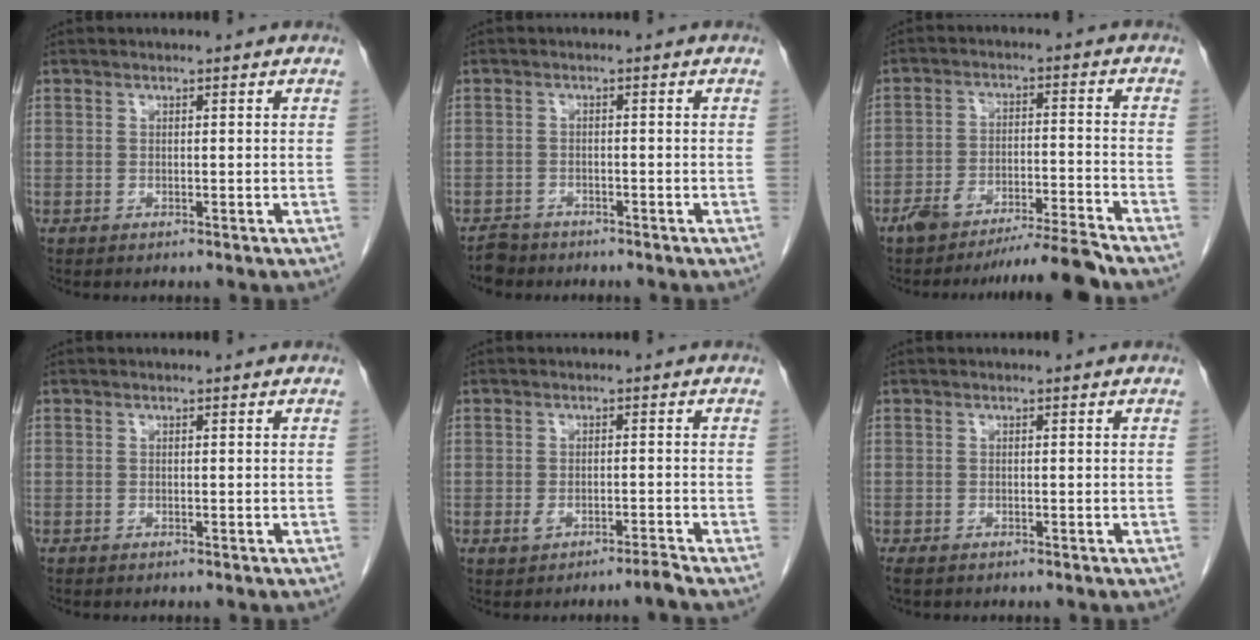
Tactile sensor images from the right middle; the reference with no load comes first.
{"total": 2.6, "force": [-2.3, 1.2, 0.0], "torque": [-0.008, 0.000, -0.040]}
{"total": 8.3, "force": [-7.5, -1.0, 3.3], "torque": [-0.045, 0.004, -0.127]}
{"total": 0.0}
{"total": 2.3, "force": [-1.7, 0.0, 1.5], "torque": [-0.028, 0.004, -0.028]}
{"total": 1.6, "force": [-1.2, 0.8, 0.7], "torque": [-0.019, -0.004, -0.017]}